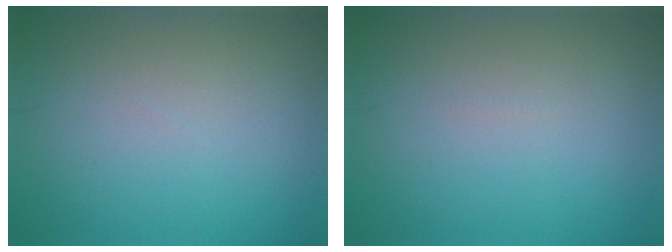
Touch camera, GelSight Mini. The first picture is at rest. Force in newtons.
{"total": 0.0}